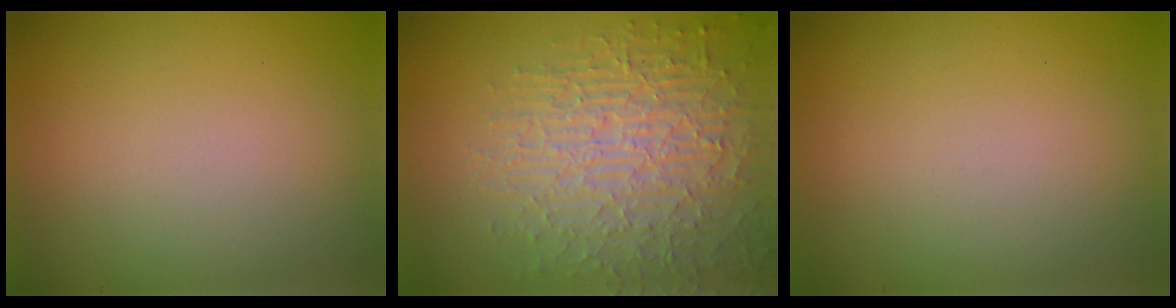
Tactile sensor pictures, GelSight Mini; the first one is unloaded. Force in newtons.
{"total": 7.0, "press": 5.3, "slide": 4.5}
{"total": 0.0}